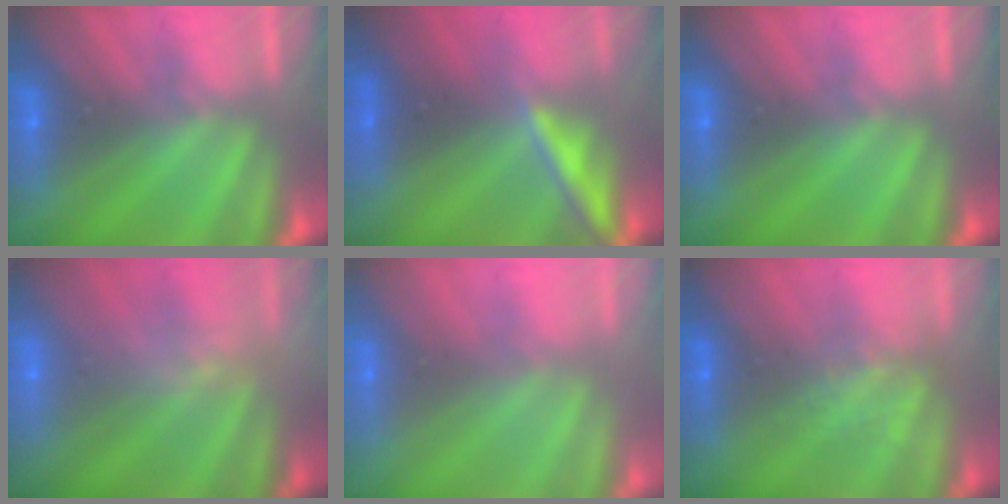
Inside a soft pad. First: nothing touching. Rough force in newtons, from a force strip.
{"total": 1.6}
{"total": 0.0}
{"total": 2.4}
{"total": 2.8}
{"total": 1.2}